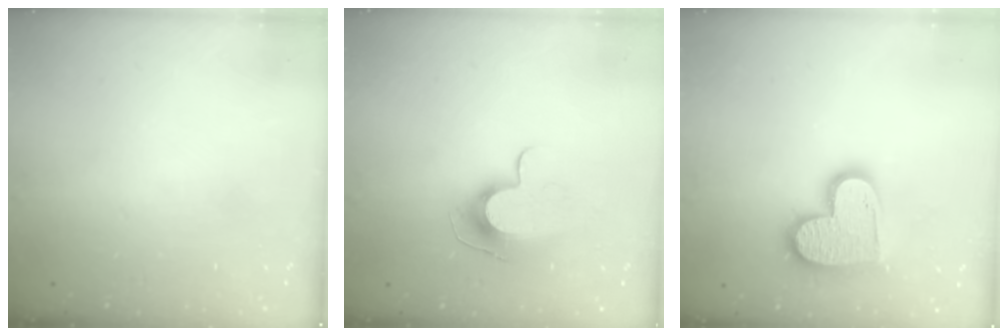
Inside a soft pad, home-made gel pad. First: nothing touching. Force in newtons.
{"total": 11.2, "press": 11.1, "slide": 0.5}
{"total": 13.9, "press": 13.9, "slide": 1.2}